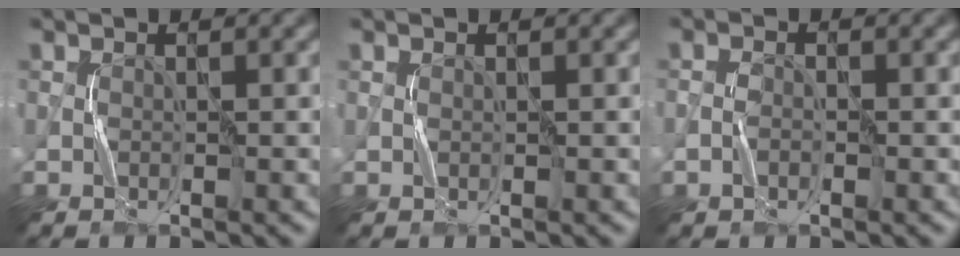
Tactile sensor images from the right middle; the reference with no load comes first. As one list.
[{"total": 0.0}, {"total": 1.1, "force": [-0.5, 0.6, 0.8], "torque": [-0.018, 0.004, -0.013]}]